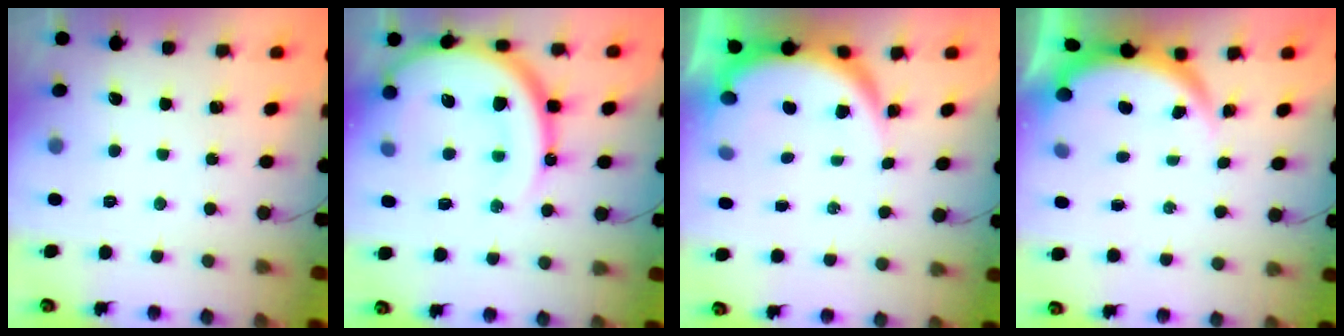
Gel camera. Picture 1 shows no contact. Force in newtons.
{"total": 20.8, "press": 20.7, "slide": 2.0}
{"total": 7.3, "press": 7.2, "slide": 0.9}
{"total": 3.9, "press": 3.9, "slide": 0.2}